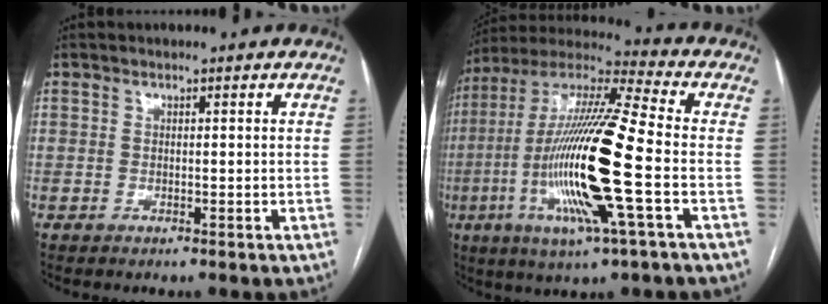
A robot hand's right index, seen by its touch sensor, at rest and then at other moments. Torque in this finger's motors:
{"motor_torque": [2.14, 0.00, 1.05, 0.21]}